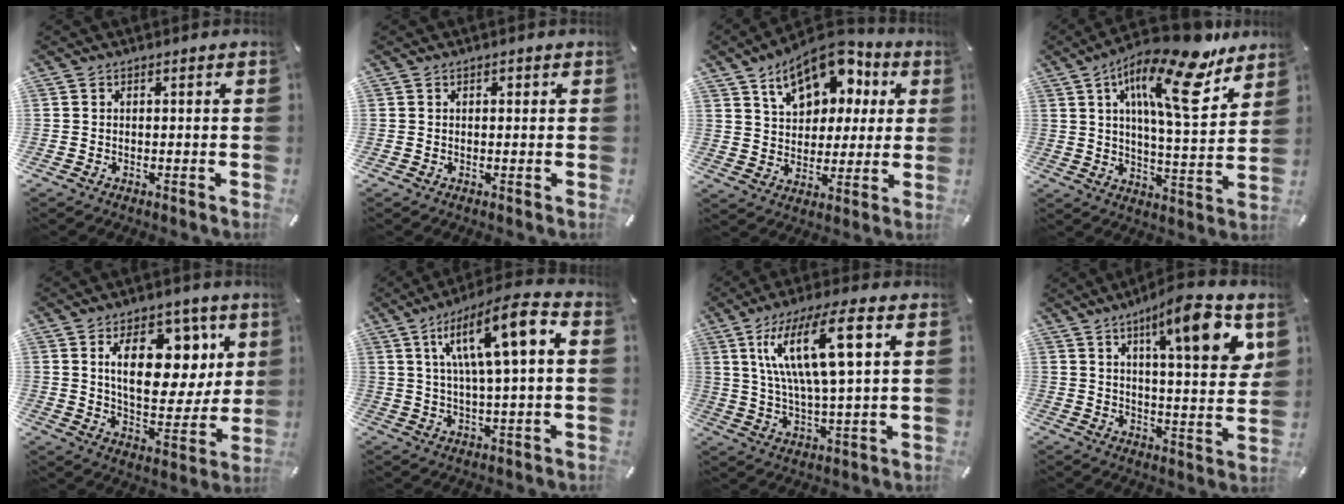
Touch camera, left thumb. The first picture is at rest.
{"total": 0.8, "force": [0.3, 0.6, 0.5], "torque": [-0.009, 0.003, 0.004]}
{"total": 15.0, "force": [8.3, 10.0, 7.6], "torque": [-0.121, -0.040, 0.150]}
{"total": 20.7, "force": [11.8, 6.7, 15.6], "torque": [-0.246, -0.064, 0.188]}
{"total": 17.2, "force": [7.0, 10.1, 12.0], "torque": [-0.171, -0.022, 0.118]}
{"total": 14.7, "force": [4.8, 3.6, 13.4], "torque": [-0.228, -0.004, 0.076]}
{"total": 16.6, "force": [6.3, 4.4, 14.7], "torque": [-0.301, 0.003, 0.097]}
{"total": 15.3, "force": [8.1, 3.4, 12.5], "torque": [-0.185, -0.037, 0.122]}